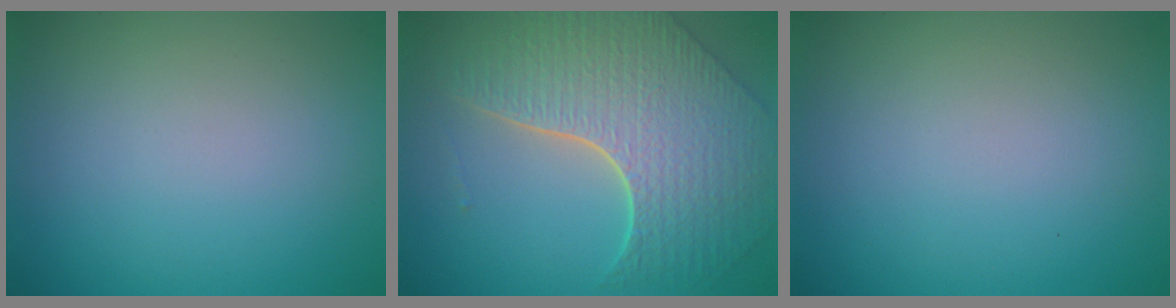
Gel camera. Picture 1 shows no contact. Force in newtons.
{"total": 8.6, "press": 6.3, "slide": 5.9}
{"total": 0.0}